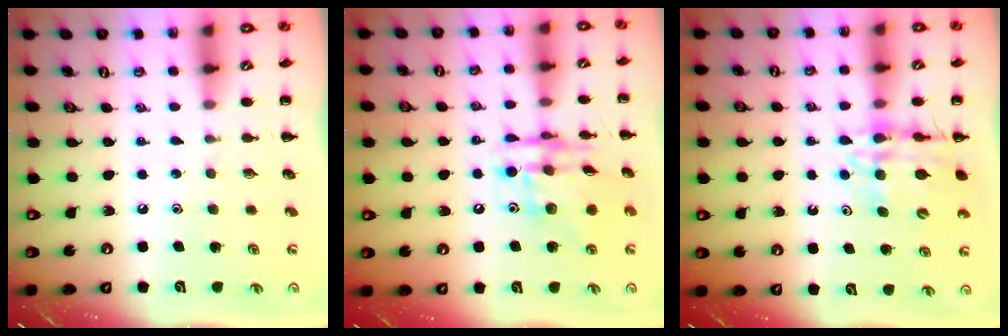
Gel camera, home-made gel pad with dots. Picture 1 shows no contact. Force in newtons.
{"total": 14.6, "press": 14.2, "slide": 3.5}
{"total": 12.1, "press": 11.7, "slide": 3.2}